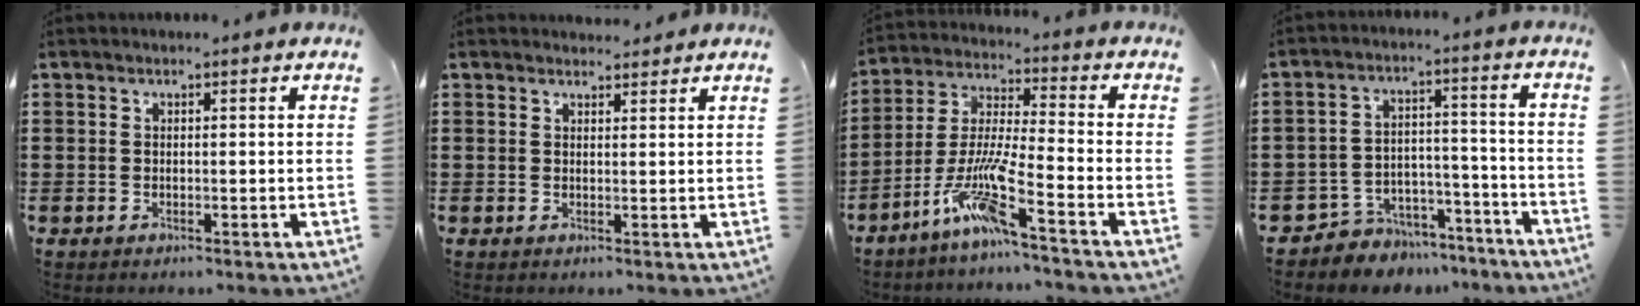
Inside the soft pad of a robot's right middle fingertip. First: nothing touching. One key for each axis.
{"total": 1.8, "fx": 1.7, "fy": 0.3, "fz": 0.0, "tx": 0.003, "ty": -0.002, "tz": 0.033}
{"total": 9.8, "fx": -6.6, "fy": 0.4, "fz": 7.3, "tx": -0.165, "ty": -0.017, "tz": -0.134}
{"total": 5.5, "fx": -5.2, "fy": 1.8, "fz": -0.1, "tx": -0.002, "ty": 0.021, "tz": -0.108}